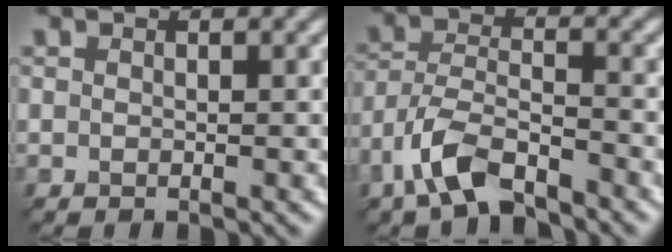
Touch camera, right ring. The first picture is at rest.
{"total": 4.7, "force": [-4.1, 0.9, 2.1], "torque": [-0.062, 0.006, -0.069]}